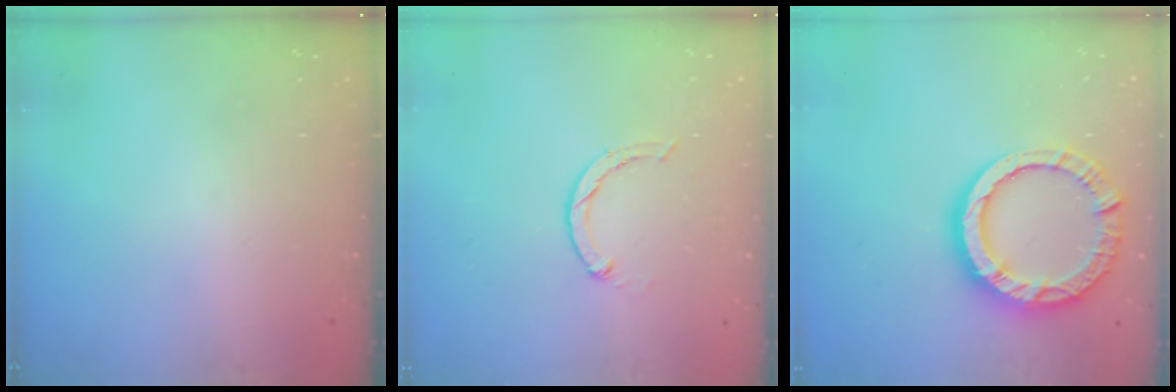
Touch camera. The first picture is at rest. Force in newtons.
{"total": 1.9, "press": 1.9, "slide": 0.3}
{"total": 14.8, "press": 14.7, "slide": 1.6}